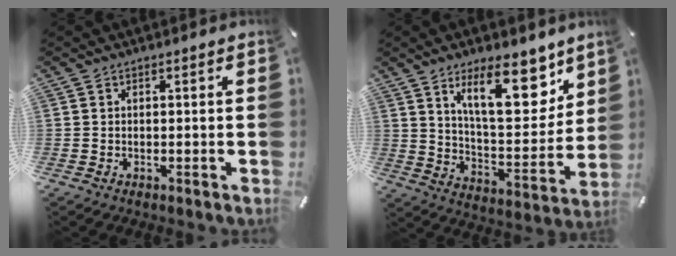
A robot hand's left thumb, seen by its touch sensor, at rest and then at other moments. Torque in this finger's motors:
{"motor_torque": [2.51, 1.97, 1.38, -1.39, 0.51]}